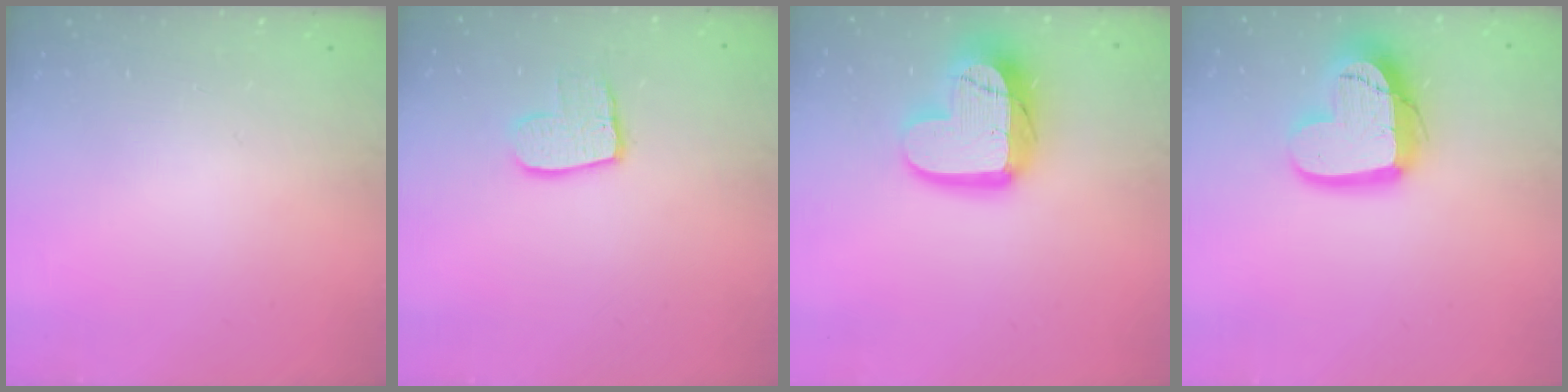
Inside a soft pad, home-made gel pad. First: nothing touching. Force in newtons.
{"total": 10.1, "press": 10.0, "slide": 0.7}
{"total": 16.1, "press": 16.1, "slide": 0.9}
{"total": 16.4, "press": 16.3, "slide": 1.4}